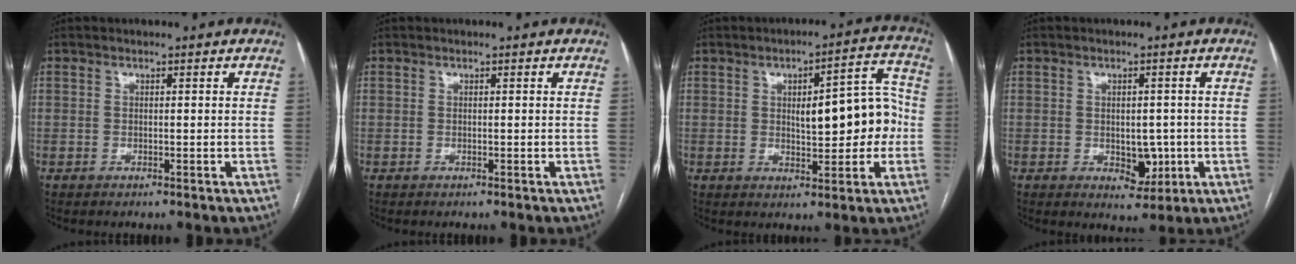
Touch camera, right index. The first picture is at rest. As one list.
[{"total": 0.0}, {"total": 11.0, "force": [-0.2, 3.8, 10.3], "torque": [-0.130, 0.034, 0.006]}, {"total": 4.7, "force": [-0.9, 2.9, 3.6], "torque": [-0.042, -0.001, -0.001]}]